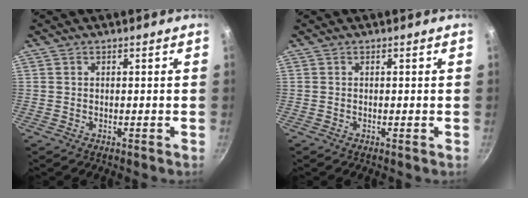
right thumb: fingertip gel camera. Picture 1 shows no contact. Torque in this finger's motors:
{"motor_torque": [0.20, -0.06, 0.23, -0.06, -0.03]}